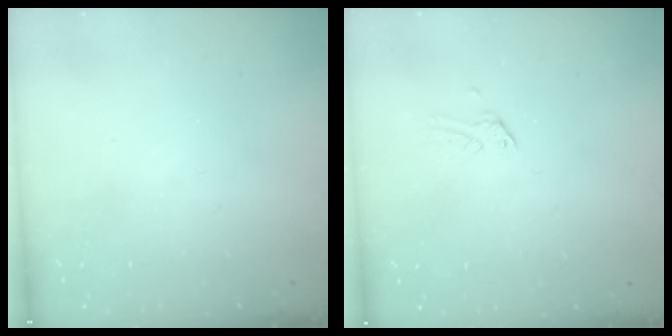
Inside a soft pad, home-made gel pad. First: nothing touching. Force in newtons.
{"total": 0.0}